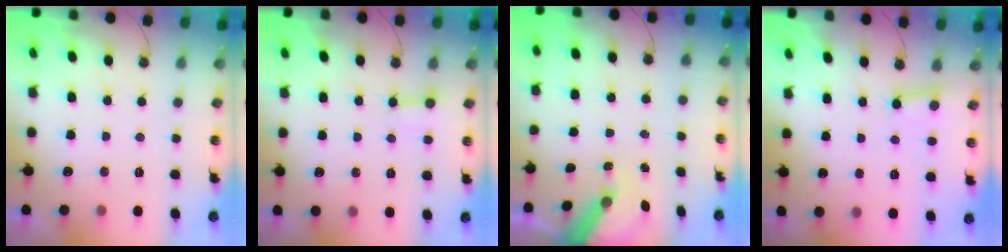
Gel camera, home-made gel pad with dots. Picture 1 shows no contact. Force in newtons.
{"total": 3.0, "press": 3.0, "slide": 0.3}
{"total": 6.8, "press": 6.7, "slide": 0.7}
{"total": 2.5, "press": 2.5, "slide": 0.4}